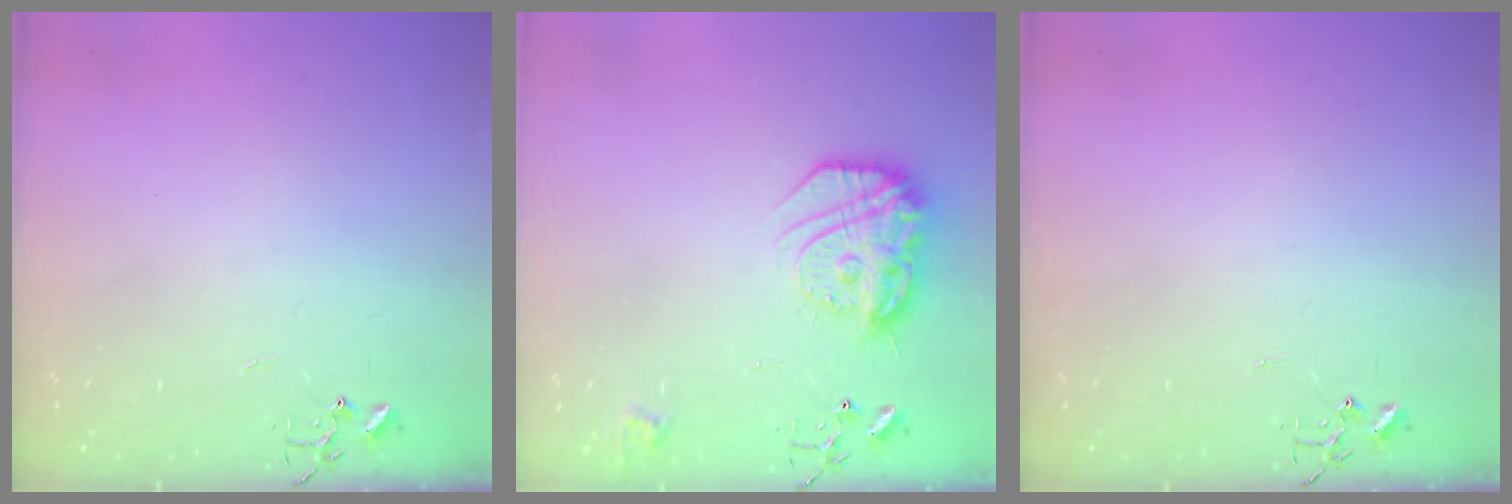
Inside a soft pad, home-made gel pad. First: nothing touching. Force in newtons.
{"total": 18.0, "press": 18.0, "slide": 1.3}
{"total": 0.0}